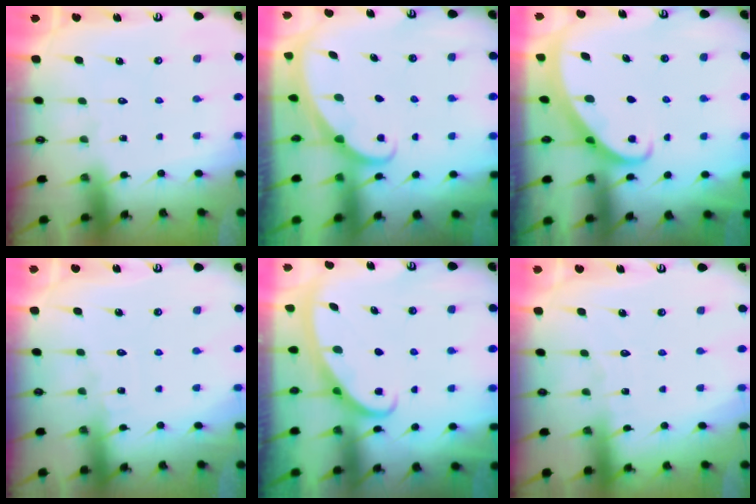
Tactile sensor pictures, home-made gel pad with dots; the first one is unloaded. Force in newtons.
{"total": 1.2, "press": 1.2, "slide": 0.0}
{"total": 2.3, "press": 2.3, "slide": 0.3}
{"total": 3.2, "press": 3.2, "slide": 0.4}
{"total": 2.6, "press": 2.6, "slide": 0.4}
{"total": 2.6, "press": 2.6, "slide": 0.3}